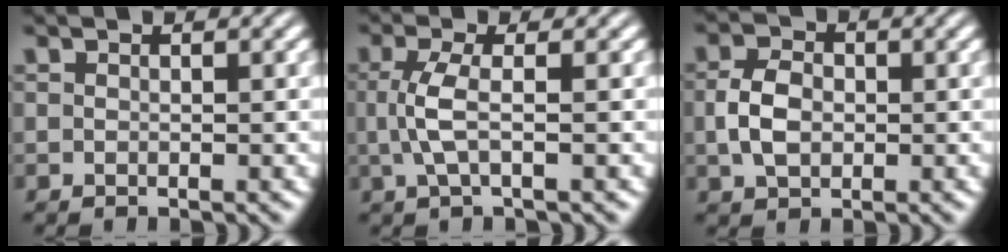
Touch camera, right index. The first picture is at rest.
{"total": 2.5, "force": [-0.2, -0.3, 2.5], "torque": [-0.059, -0.004, 0.004]}
{"total": 2.6, "force": [-0.2, 1.4, 2.1], "torque": [-0.038, -0.005, 0.006]}